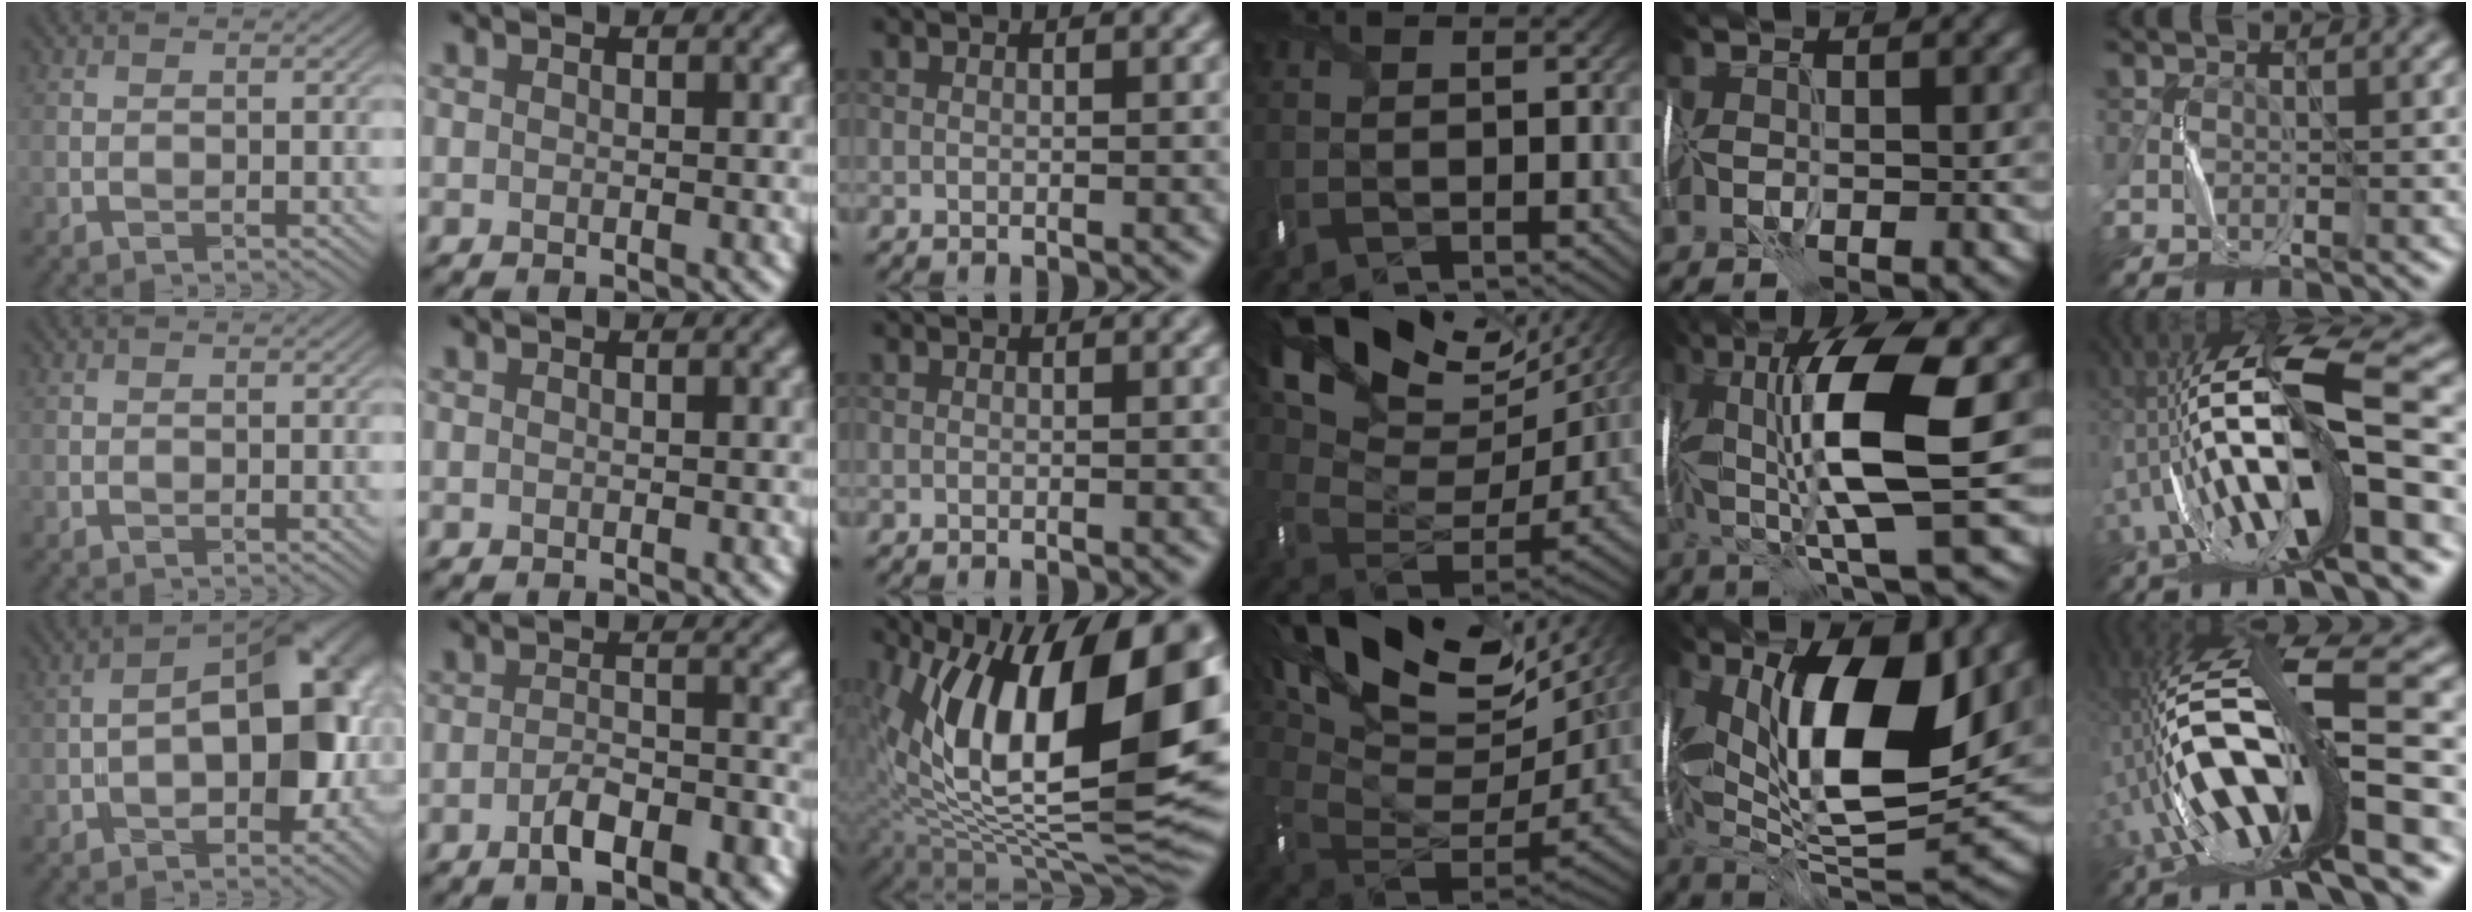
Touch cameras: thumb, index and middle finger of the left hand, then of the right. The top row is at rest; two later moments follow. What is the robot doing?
{"motion": "wrap", "object": "thread"}